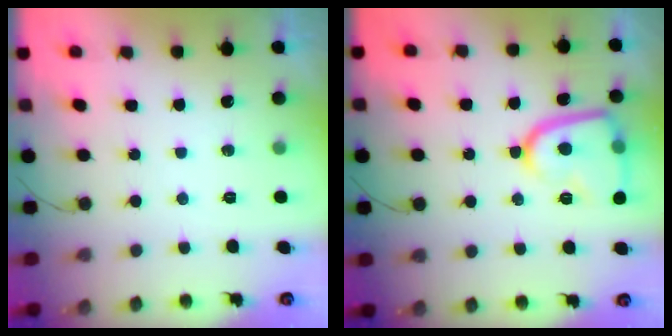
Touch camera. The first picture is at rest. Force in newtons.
{"total": 13.5, "press": 13.5, "slide": 0.6}